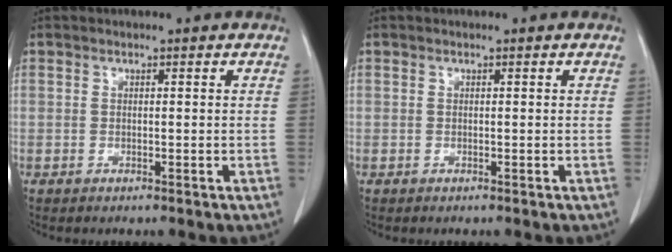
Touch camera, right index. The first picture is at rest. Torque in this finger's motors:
{"motor_torque": [0.00, 0.00, 0.00, 0.00]}